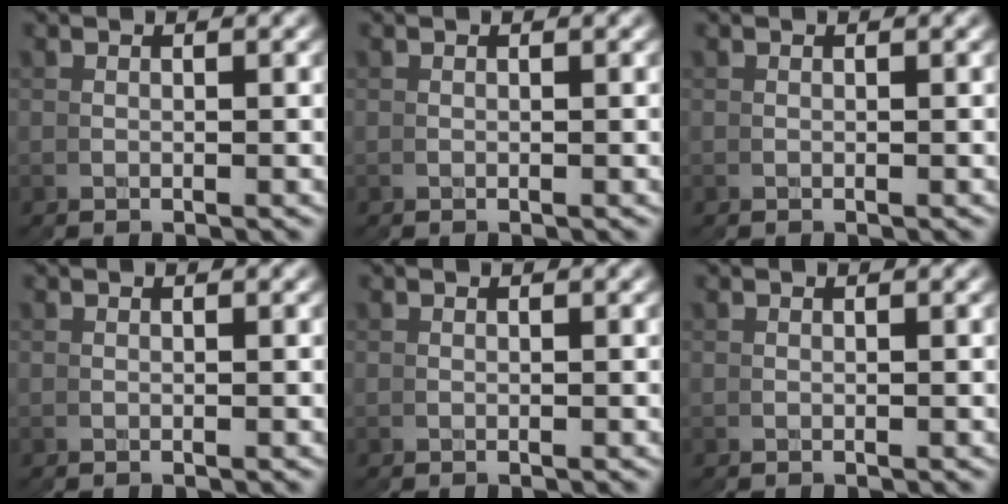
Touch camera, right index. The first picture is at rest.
{"total": 0.0}
{"total": 0.0}
{"total": 0.0}
{"total": 0.0}
{"total": 0.0}